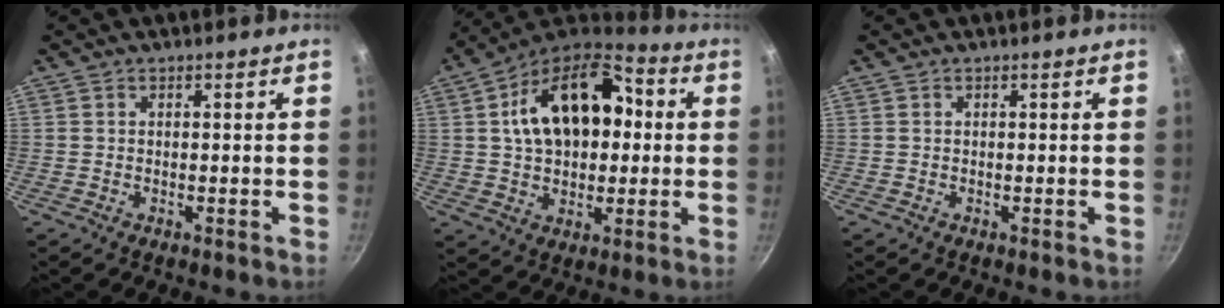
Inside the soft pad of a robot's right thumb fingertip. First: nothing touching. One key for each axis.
{"total": 21.1, "fx": 3.4, "fy": 13.6, "fz": 15.7, "tx": -0.236, "ty": 0.031, "tz": 0.041}
{"total": 0.0}